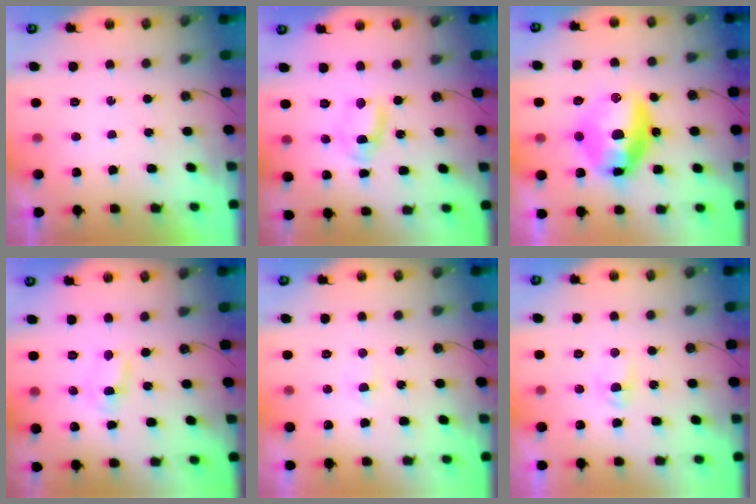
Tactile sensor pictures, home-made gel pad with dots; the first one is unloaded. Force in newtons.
{"total": 3.2, "press": 3.0, "slide": 1.0}
{"total": 17.5, "press": 16.5, "slide": 5.9}
{"total": 1.4, "press": 1.4, "slide": 0.2}
{"total": 1.7, "press": 1.7, "slide": 0.3}
{"total": 3.7, "press": 3.7, "slide": 0.6}